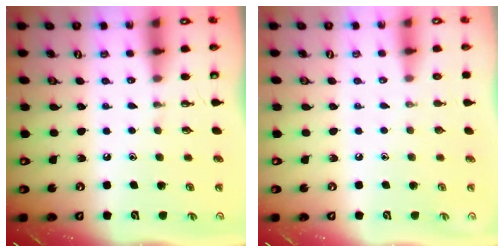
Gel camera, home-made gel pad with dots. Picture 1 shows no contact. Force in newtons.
{"total": 0.0}